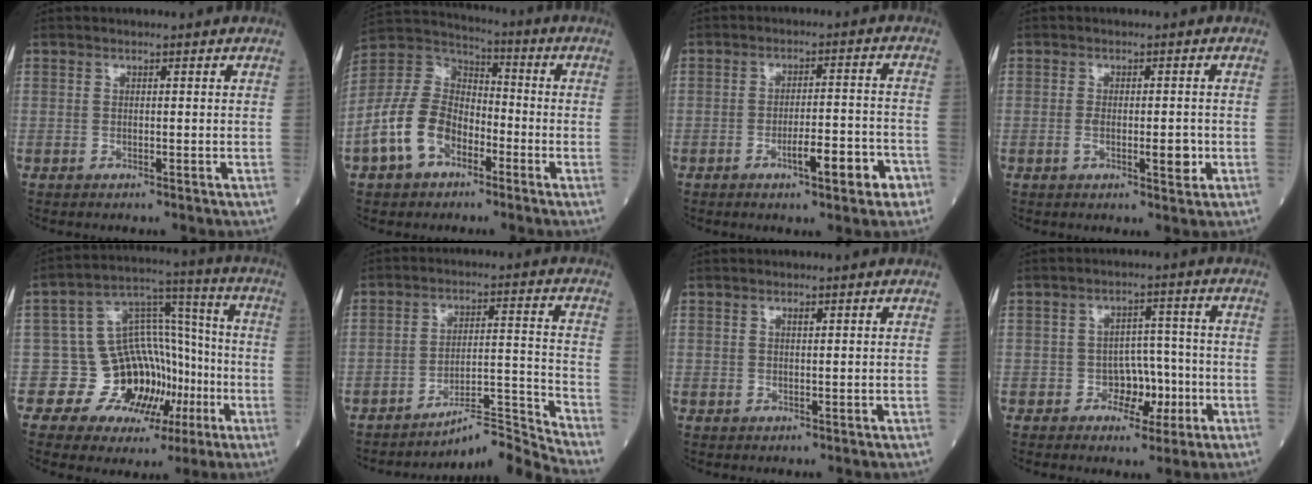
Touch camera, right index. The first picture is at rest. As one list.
[{"total": 11.9, "force": [-5.4, 7.6, 7.4], "torque": [-0.180, 0.022, -0.107]}, {"total": 7.2, "force": [-3.6, 1.3, 6.2], "torque": [-0.090, 0.008, -0.049]}, {"total": 3.9, "force": [-1.0, 1.0, 3.6], "torque": [-0.061, -0.002, -0.011]}, {"total": 12.1, "force": [-4.0, 9.8, 5.9], "torque": [-0.079, 0.039, -0.054]}, {"total": 9.9, "force": [-9.1, -4.0, 0.0], "torque": [0.009, 0.038, -0.152]}, {"total": 0.7, "force": [0.4, 0.1, 0.5], "torque": [-0.015, -0.004, 0.008]}, {"total": 5.5, "force": [-1.9, 3.7, 3.7], "torque": [-0.046, 0.016, -0.027]}]